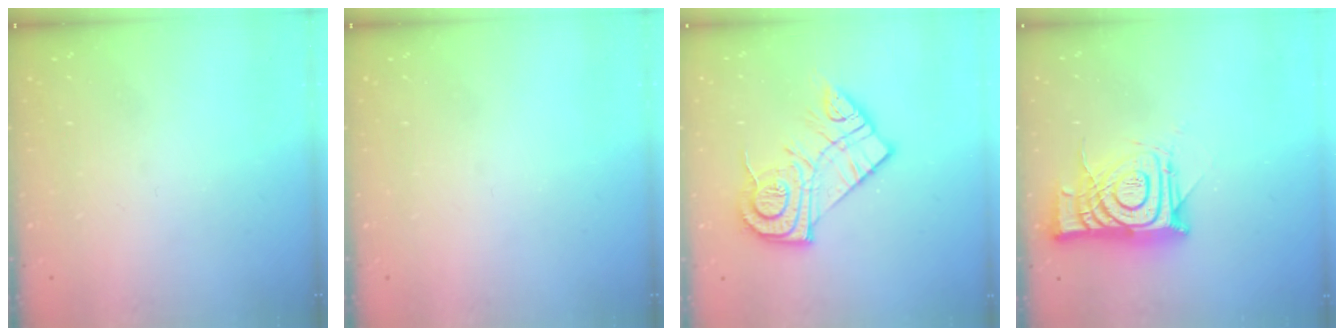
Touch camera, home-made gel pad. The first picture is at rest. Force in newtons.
{"total": 0.0}
{"total": 16.1, "press": 16.1, "slide": 1.5}
{"total": 14.0, "press": 14.0, "slide": 1.4}